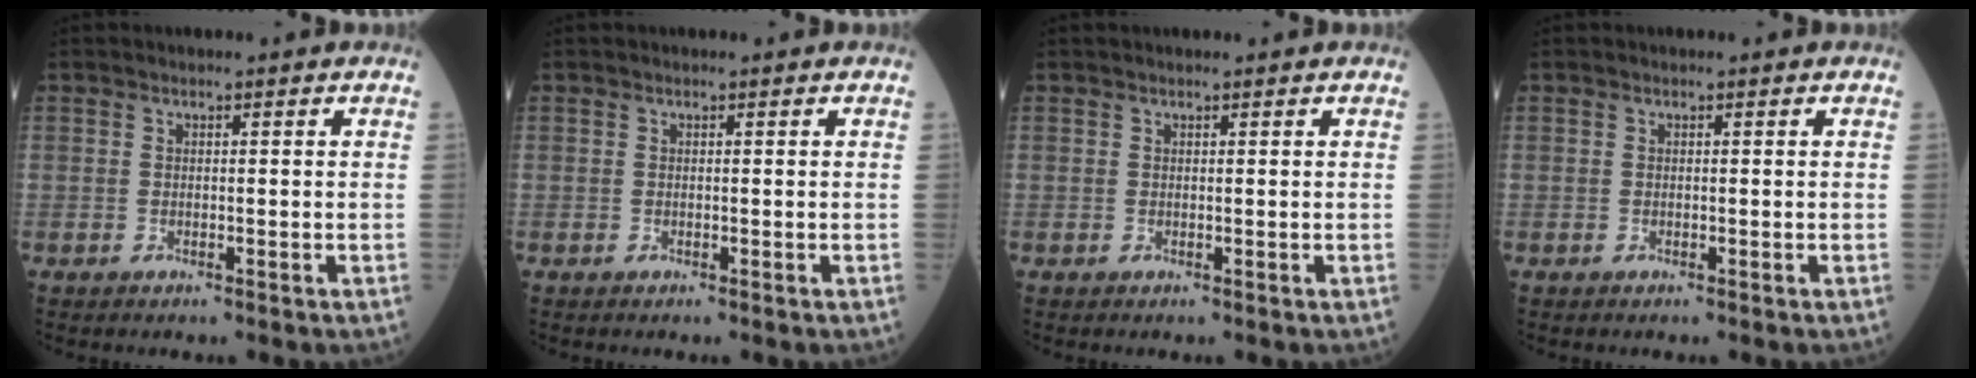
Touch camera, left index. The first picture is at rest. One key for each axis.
{"total": 0.0}
{"total": 1.2, "fx": 1.1, "fy": 0.0, "fz": 0.4, "tx": -0.002, "ty": 0.018, "tz": 0.019}
{"total": 0.0}